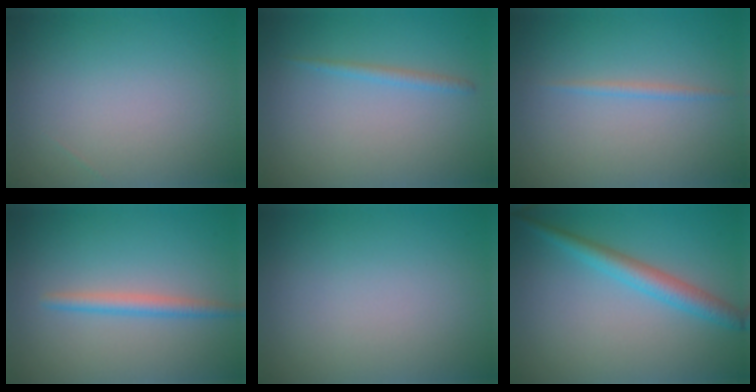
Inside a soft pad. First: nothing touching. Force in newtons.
{"total": 1.0, "press": 1.0, "slide": 0.1}
{"total": 0.8, "press": 0.8, "slide": 0.0}
{"total": 1.9, "press": 1.9, "slide": 0.1}
{"total": 0.0}
{"total": 3.0, "press": 3.0, "slide": 0.1}